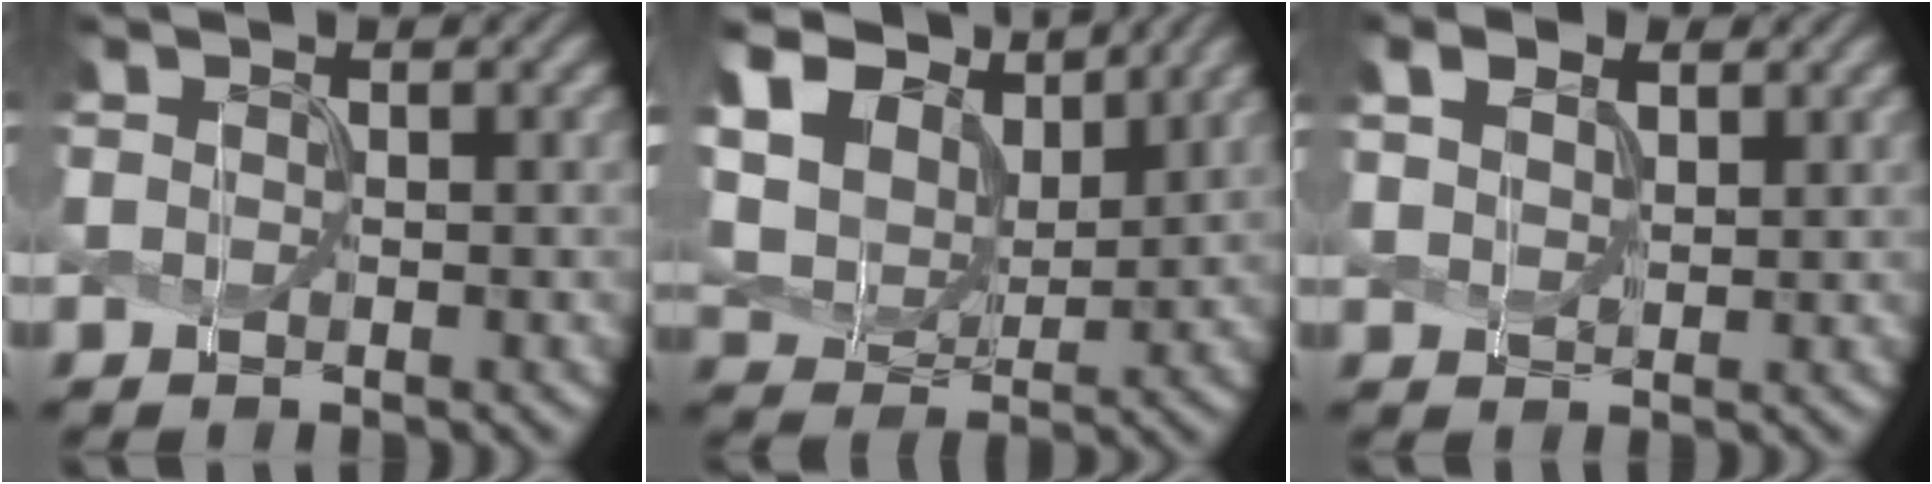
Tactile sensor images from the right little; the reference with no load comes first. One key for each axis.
{"total": 11.1, "fx": 7.0, "fy": 6.4, "fz": 5.7, "tx": -0.169, "ty": 0.032, "tz": 0.104}
{"total": 2.9, "fx": 1.8, "fy": 1.5, "fz": 1.7, "tx": -0.043, "ty": 0.005, "tz": 0.039}